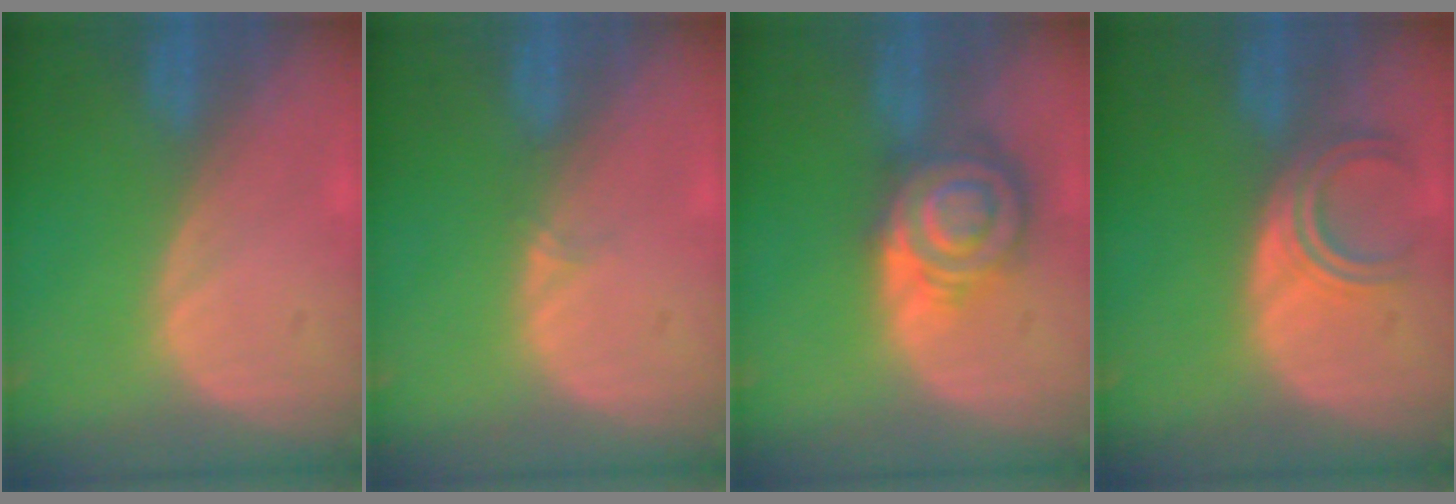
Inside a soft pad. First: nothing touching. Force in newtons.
{"total": 0.9, "press": 0.6, "slide": 0.7}
{"total": 7.8, "press": 7.8, "slide": 0.6}
{"total": 4.4, "press": 4.3, "slide": 1.1}